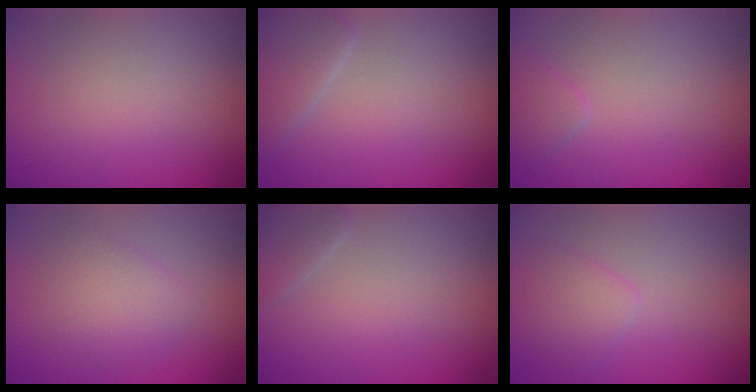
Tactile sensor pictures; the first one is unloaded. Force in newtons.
{"total": 2.7, "press": 2.6, "slide": 0.2}
{"total": 1.1, "press": 1.1, "slide": 0.1}
{"total": 3.0, "press": 3.0, "slide": 0.1}
{"total": 1.5, "press": 1.5, "slide": 0.1}
{"total": 1.9, "press": 1.9, "slide": 0.1}